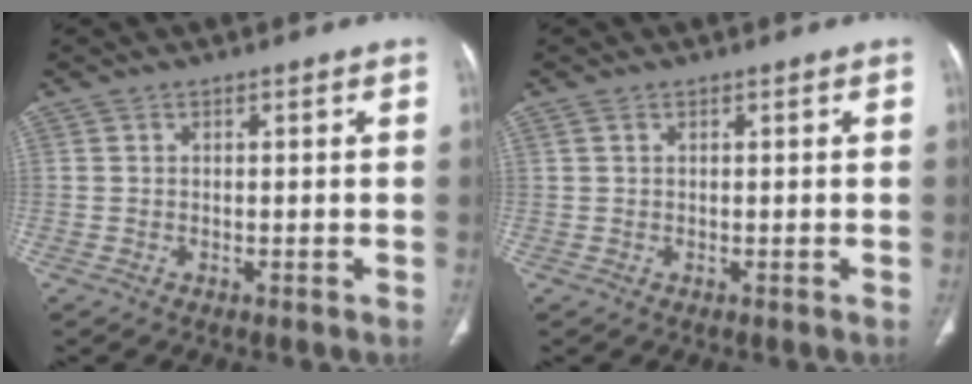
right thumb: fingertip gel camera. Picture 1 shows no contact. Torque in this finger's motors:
{"motor_torque": [0.23, 0.23, 0.16, -0.16, 0.08]}